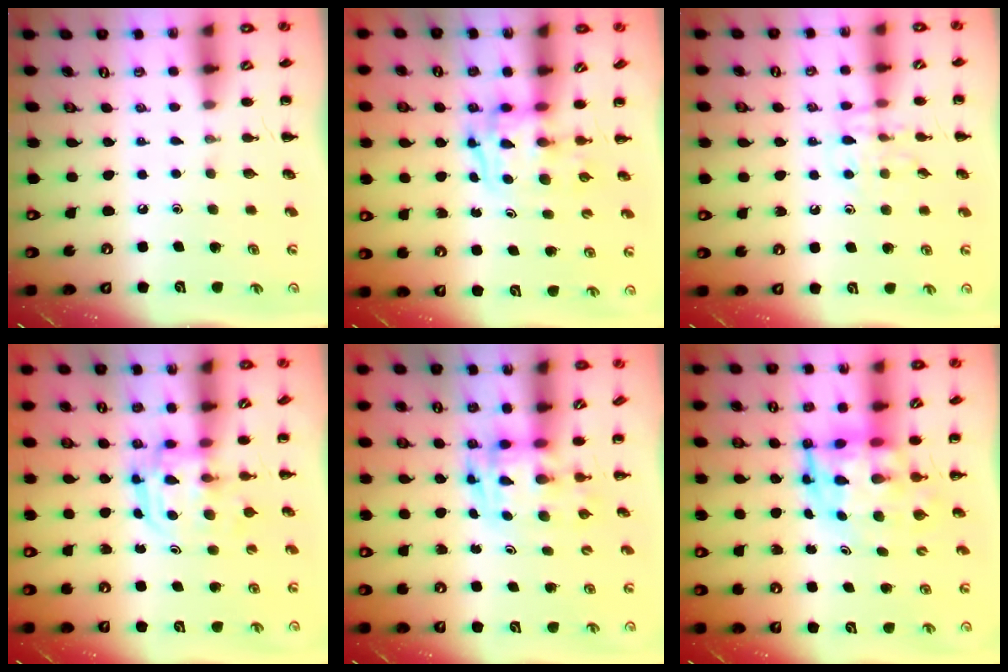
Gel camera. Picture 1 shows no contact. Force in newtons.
{"total": 3.4, "press": 3.3, "slide": 0.6}
{"total": 10.0, "press": 10.0, "slide": 0.8}
{"total": 2.9, "press": 2.9, "slide": 0.3}
{"total": 3.6, "press": 3.5, "slide": 0.6}
{"total": 6.5, "press": 6.2, "slide": 2.1}